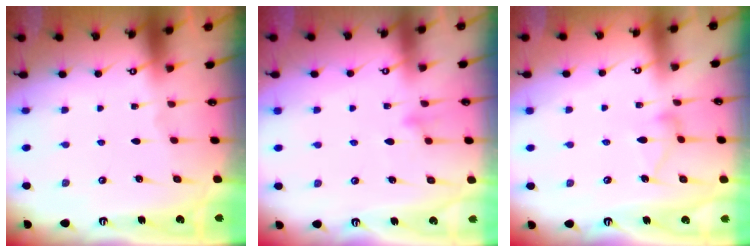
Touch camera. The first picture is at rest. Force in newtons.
{"total": 8.5, "press": 8.5, "slide": 0.5}
{"total": 7.9, "press": 7.9, "slide": 0.2}